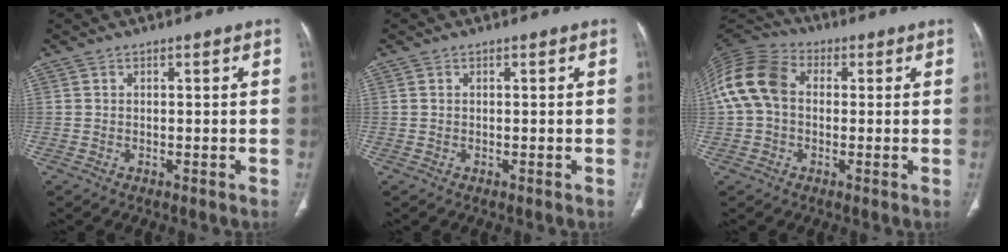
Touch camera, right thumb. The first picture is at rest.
{"total": 0.0}
{"total": 12.9, "force": [1.1, 9.5, 8.7], "torque": [-0.178, 0.035, 0.011]}